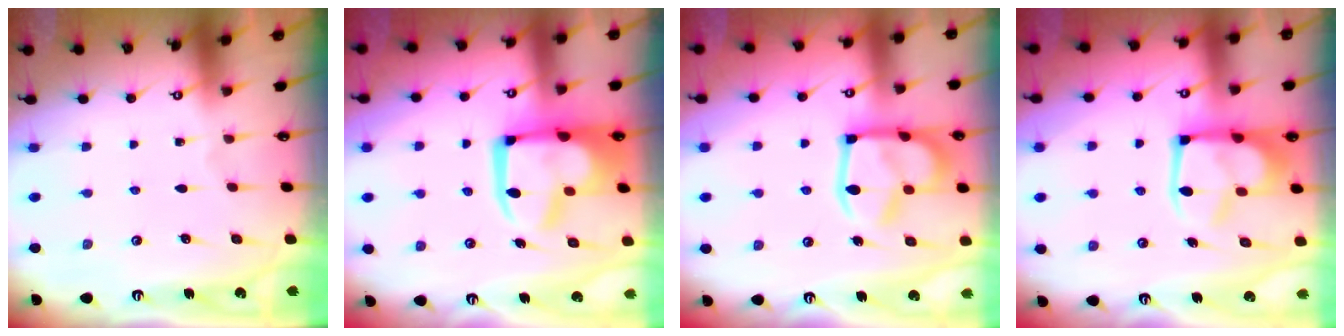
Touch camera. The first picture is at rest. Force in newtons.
{"total": 14.8, "press": 14.8, "slide": 1.5}
{"total": 14.0, "press": 13.9, "slide": 1.7}
{"total": 7.4, "press": 7.3, "slide": 1.3}